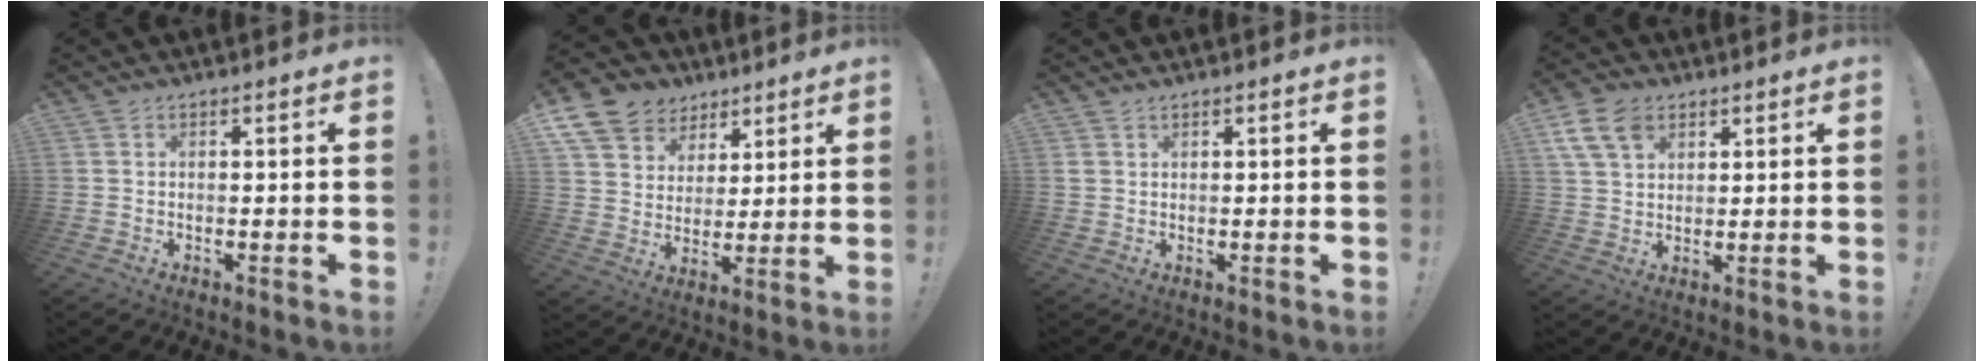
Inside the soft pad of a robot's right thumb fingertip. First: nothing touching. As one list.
[{"total": 12.1, "force": [7.1, 9.2, 3.4], "torque": [-0.056, -0.048, 0.142]}, {"total": 1.5, "force": [0.9, 1.0, 0.6], "torque": [-0.008, 0.000, 0.018]}, {"total": 10.0, "force": [5.2, 6.6, 5.5], "torque": [-0.104, -0.015, 0.102]}]